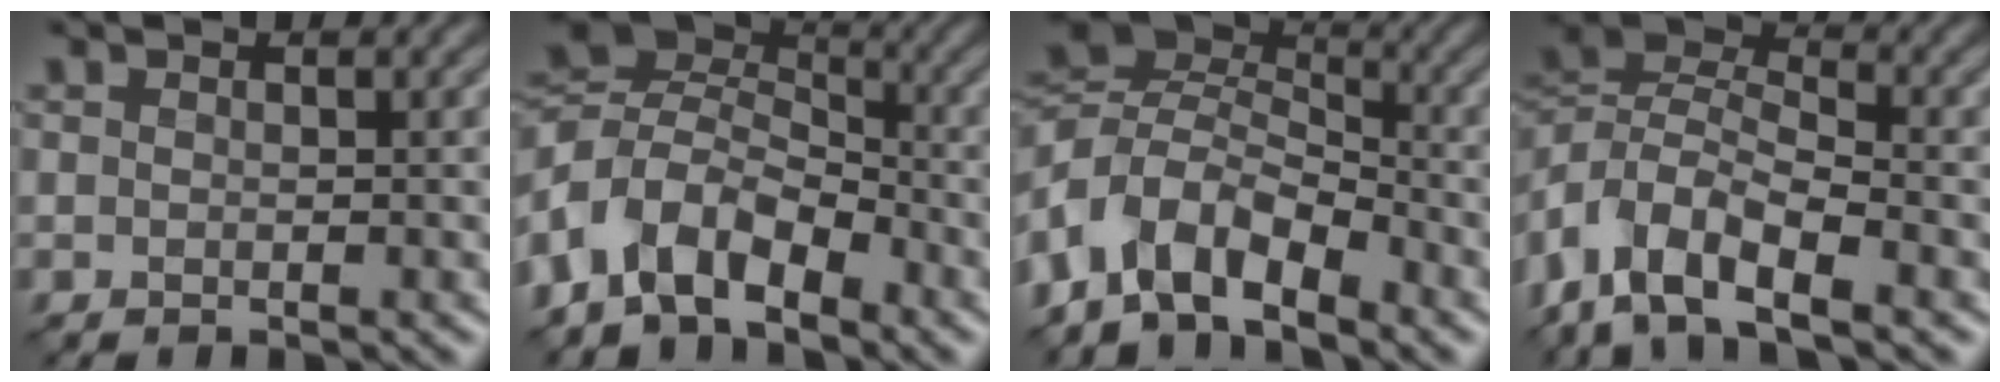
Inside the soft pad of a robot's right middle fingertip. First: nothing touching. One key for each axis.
{"total": 8.8, "fx": -3.3, "fy": 5.9, "fz": 5.6, "tx": -0.107, "ty": 0.003, "tz": -0.081}
{"total": 8.2, "fx": -3.6, "fy": 5.0, "fz": 5.4, "tx": -0.096, "ty": 0.004, "tz": -0.084}
{"total": 8.9, "fx": -4.4, "fy": 4.2, "fz": 6.4, "tx": -0.117, "ty": 0.008, "tz": -0.099}